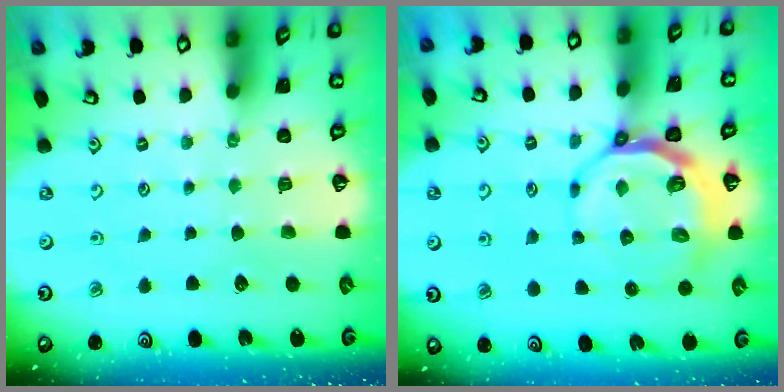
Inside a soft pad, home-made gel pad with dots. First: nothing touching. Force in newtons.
{"total": 7.4, "press": 6.6, "slide": 3.5}